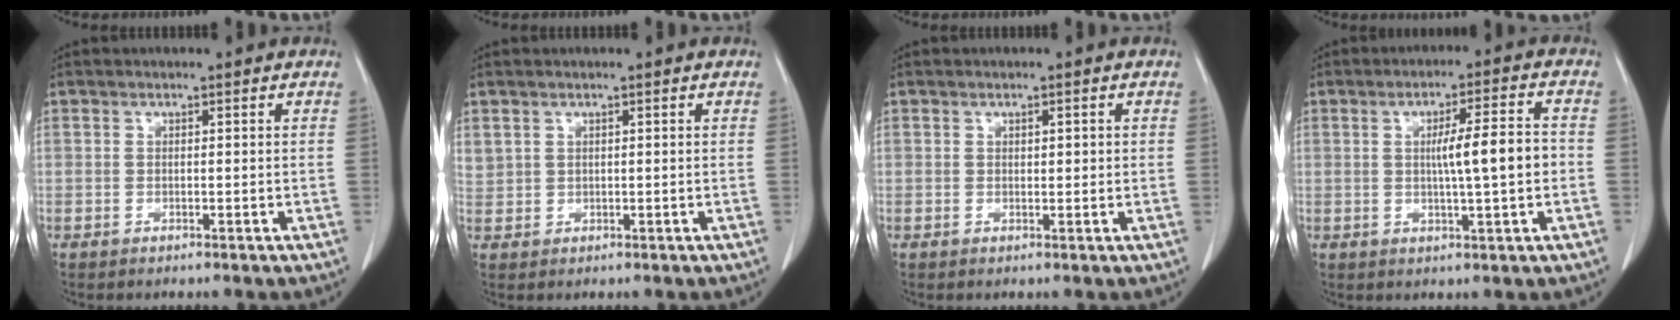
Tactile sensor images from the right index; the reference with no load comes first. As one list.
[{"total": 2.3, "force": [1.3, 1.7, 0.6], "torque": [-0.013, 0.008, 0.035]}, {"total": 1.1, "force": [0.4, 0.6, 0.9], "torque": [-0.009, 0.000, 0.005]}, {"total": 7.4, "force": [0.0, 0.4, 7.4], "torque": [-0.112, 0.009, -0.001]}]